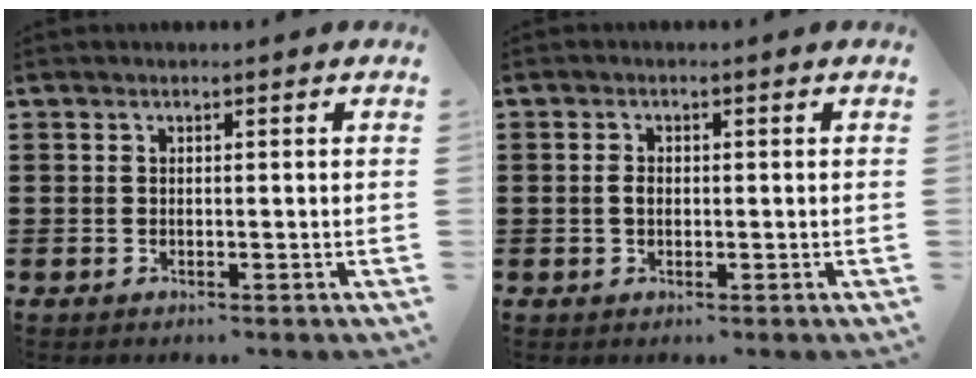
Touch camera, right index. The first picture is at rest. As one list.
[{"total": 1.6, "force": [-0.1, 1.0, 1.2], "torque": [-0.026, 0.007, -0.004]}]